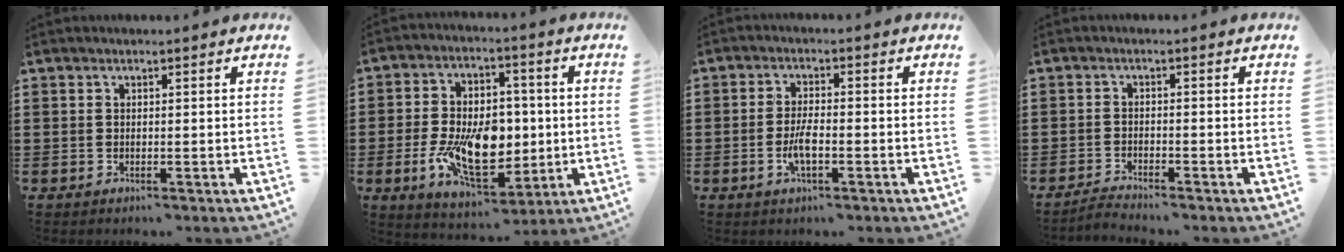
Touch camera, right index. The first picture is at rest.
{"total": 12.7, "force": [-1.7, 7.7, 10.0], "torque": [-0.195, -0.001, -0.027]}
{"total": 4.1, "force": [-1.4, 1.3, 3.7], "torque": [-0.076, 0.000, -0.028]}
{"total": 1.8, "force": [-1.8, -0.1, 0.1], "torque": [-0.004, 0.005, -0.038]}